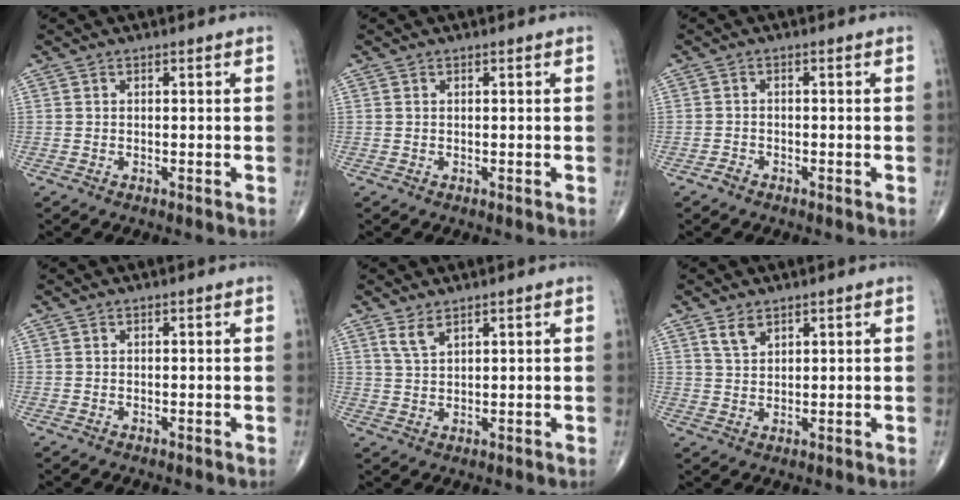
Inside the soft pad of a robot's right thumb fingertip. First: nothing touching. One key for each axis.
{"total": 0.0}
{"total": 1.2, "fx": -1.0, "fy": 0.7, "fz": 0.3, "tx": -0.007, "ty": 0.005, "tz": -0.020}
{"total": 0.0}
{"total": 3.0, "fx": 2.1, "fy": 1.0, "fz": 1.9, "tx": -0.038, "ty": -0.009, "tz": 0.049}
{"total": 3.1, "fx": 2.1, "fy": 1.7, "fz": 1.6, "tx": -0.026, "ty": -0.011, "tz": 0.046}